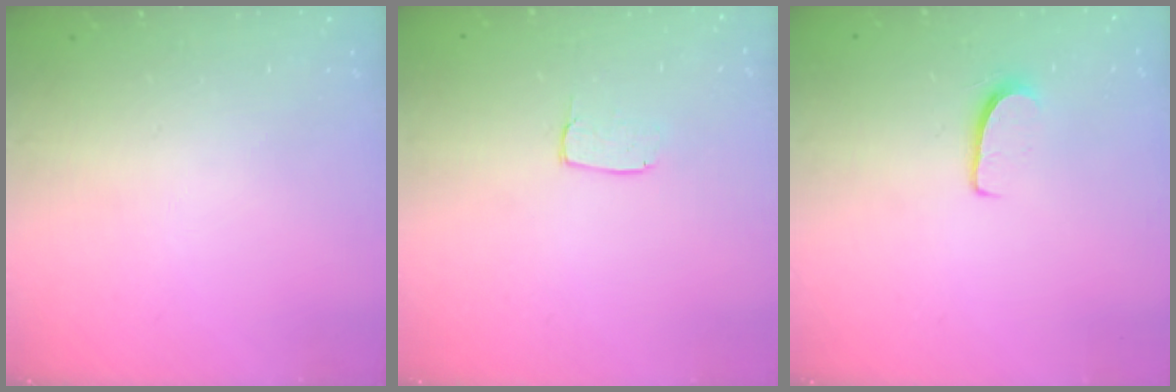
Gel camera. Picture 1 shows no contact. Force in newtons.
{"total": 4.9, "press": 4.8, "slide": 0.4}
{"total": 5.8, "press": 5.8, "slide": 0.5}